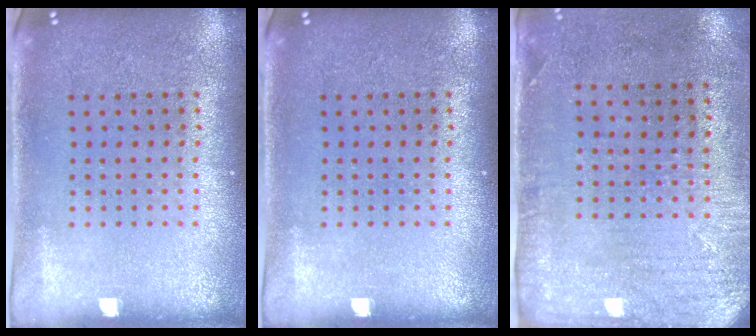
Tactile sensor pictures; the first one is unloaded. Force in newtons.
{"total": 0.0}
{"total": 2.9, "press": 2.3, "slide": 1.7}